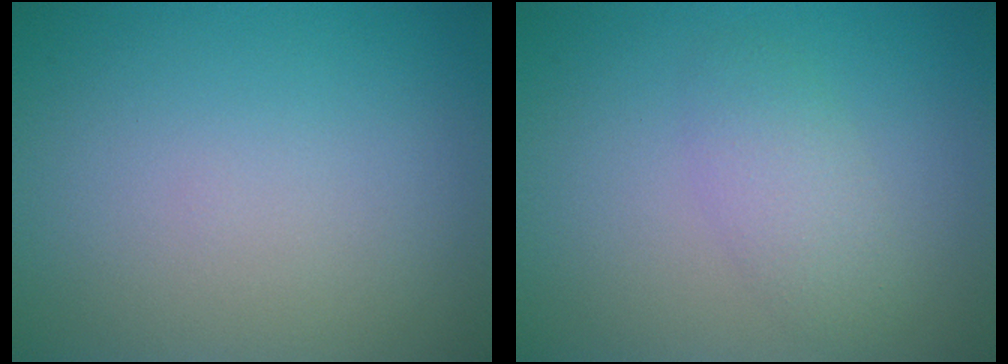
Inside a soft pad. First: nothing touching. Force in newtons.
{"total": 2.2, "press": 2.2, "slide": 0.0}